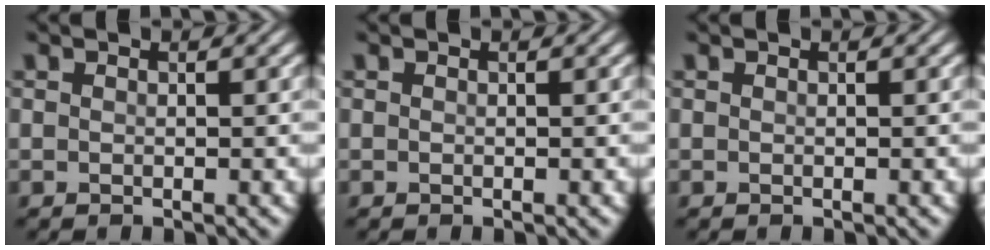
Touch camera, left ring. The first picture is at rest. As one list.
[{"total": 0.0}, {"total": 0.0}]